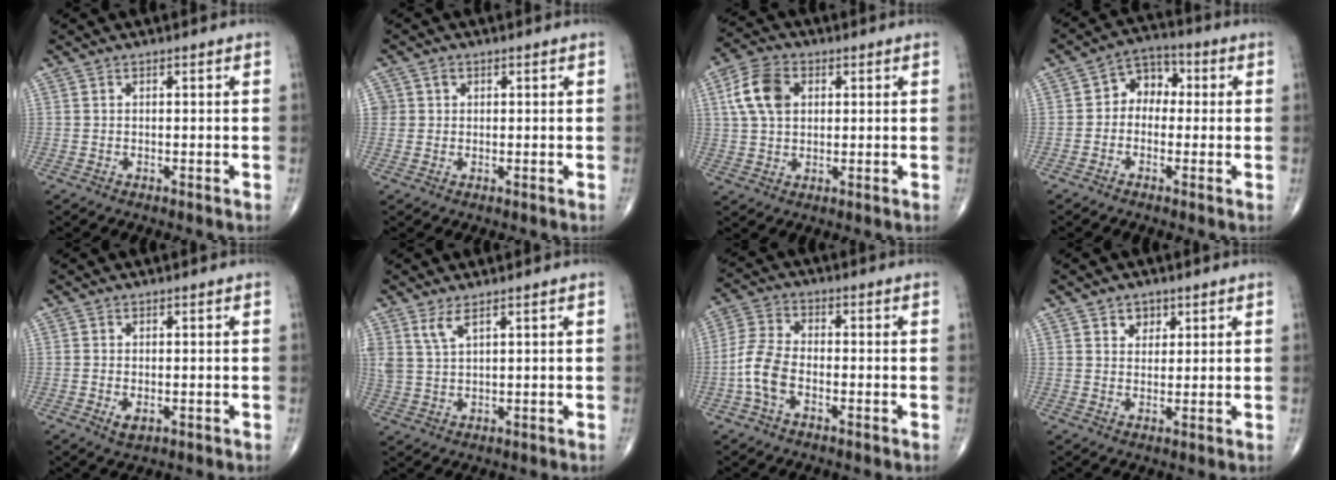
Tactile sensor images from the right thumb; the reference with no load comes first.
{"total": 2.1, "force": [0.5, 2.1, 0.3], "torque": [0.009, 0.001, 0.006]}
{"total": 9.1, "force": [2.3, 6.2, 6.2], "torque": [-0.113, 0.008, 0.040]}
{"total": 6.8, "force": [0.1, 5.3, 4.2], "torque": [-0.032, 0.028, -0.015]}
{"total": 2.1, "force": [-0.6, 1.2, 1.7], "torque": [-0.030, -0.004, -0.009]}
{"total": 3.0, "force": [2.0, 0.7, 2.1], "torque": [-0.052, -0.010, 0.049]}
{"total": 7.4, "force": [-2.4, 4.2, 5.6], "torque": [-0.121, 0.022, -0.056]}
{"total": 3.2, "force": [1.8, 2.4, 1.1], "torque": [0.004, -0.010, 0.027]}